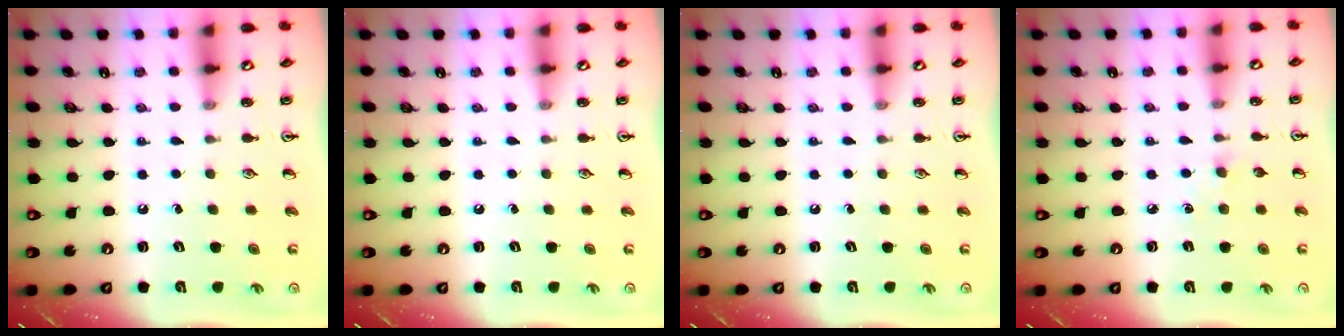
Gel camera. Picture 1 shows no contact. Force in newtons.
{"total": 0.0}
{"total": 0.0}
{"total": 3.8, "press": 3.7, "slide": 0.6}